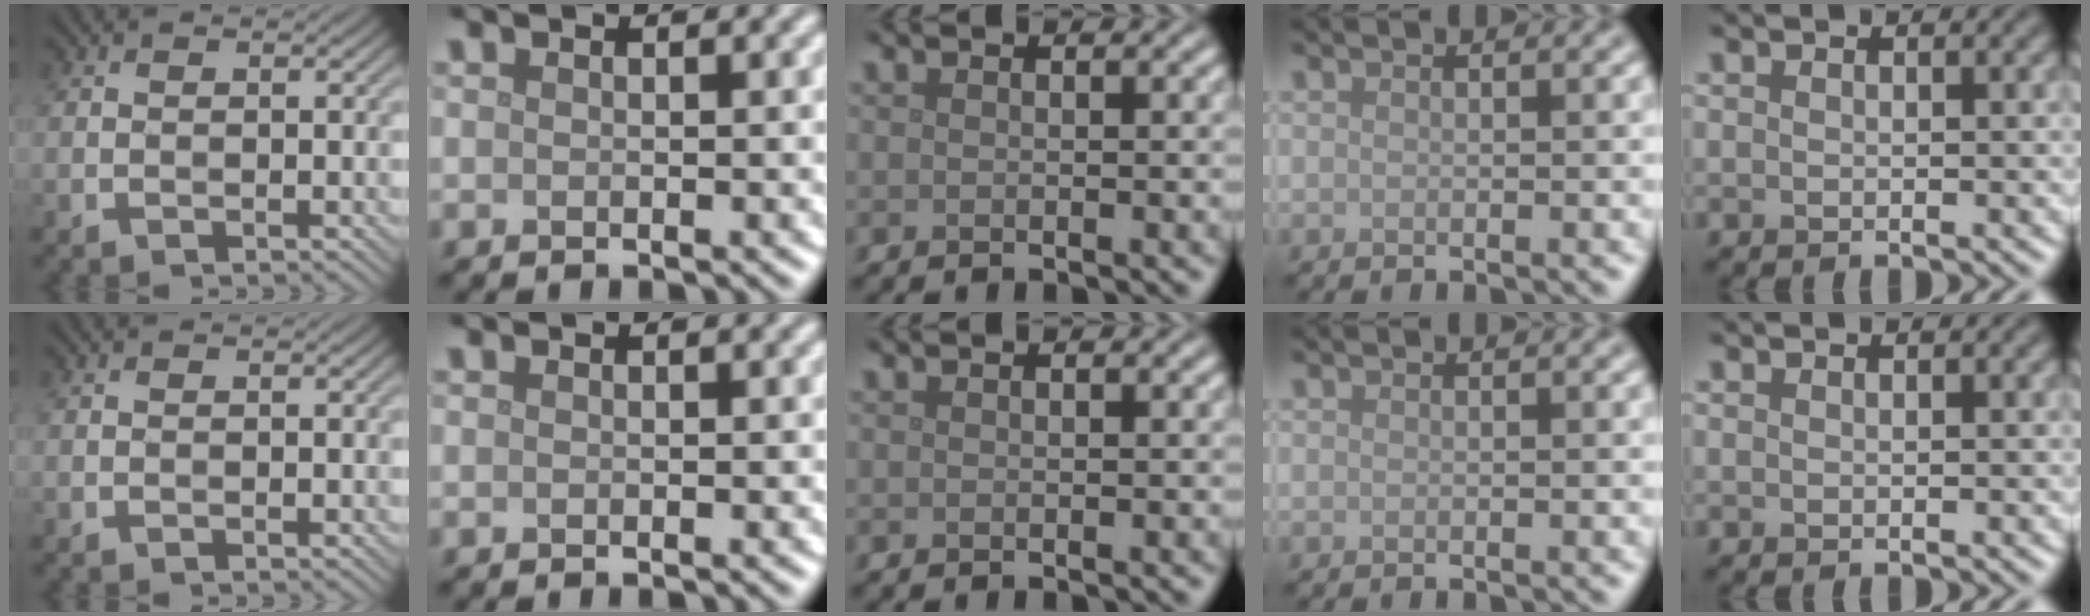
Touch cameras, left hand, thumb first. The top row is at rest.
{}